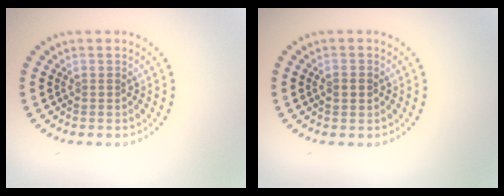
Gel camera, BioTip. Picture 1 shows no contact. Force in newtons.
{"total": 1.8, "press": 1.8, "slide": 0.1}